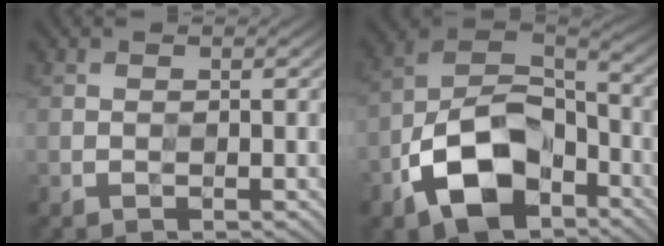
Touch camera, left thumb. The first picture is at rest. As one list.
[{"total": 12.2, "force": [-6.7, 7.2, 7.1], "torque": [-0.142, -0.012, -0.142]}]